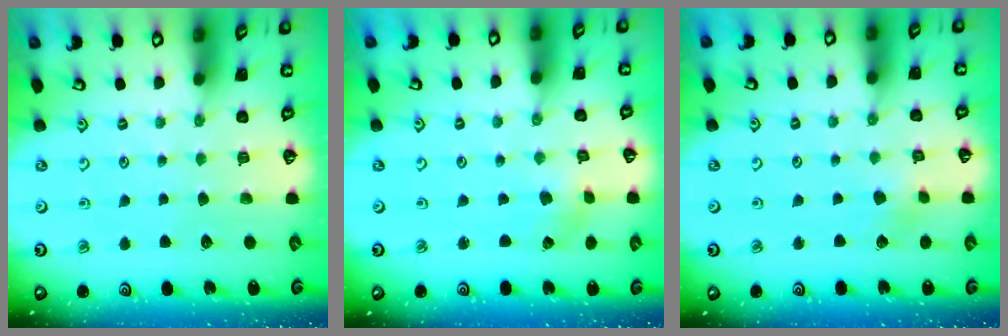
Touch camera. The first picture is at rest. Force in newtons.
{"total": 0.0}
{"total": 3.0, "press": 2.9, "slide": 0.7}